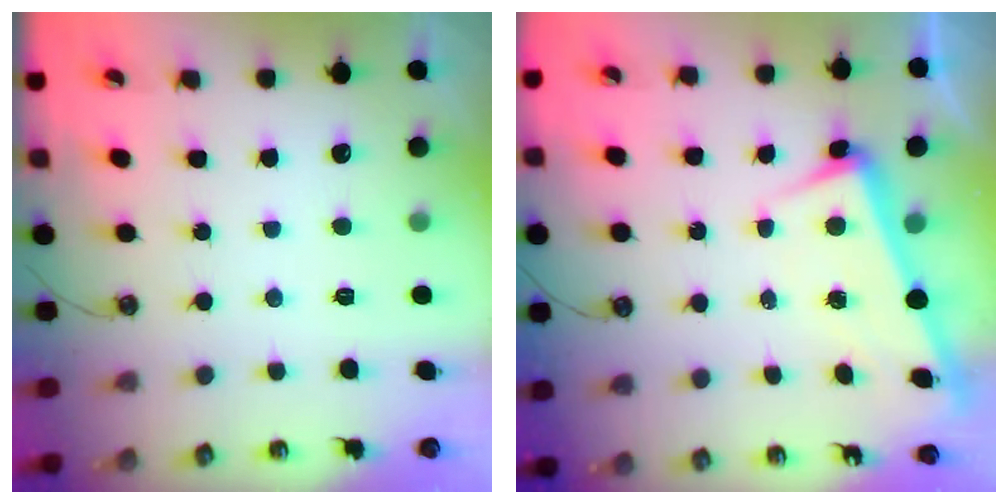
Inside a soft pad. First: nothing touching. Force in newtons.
{"total": 3.0, "press": 2.8, "slide": 1.0}